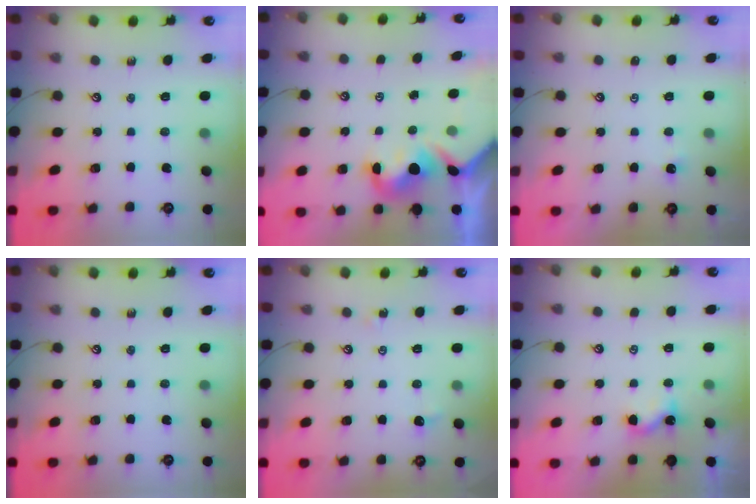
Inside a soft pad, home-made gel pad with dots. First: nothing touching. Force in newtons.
{"total": 4.1, "press": 4.0, "slide": 0.8}
{"total": 0.7, "press": 0.5, "slide": 0.6}
{"total": 0.0}
{"total": 2.5, "press": 2.4, "slide": 0.6}
{"total": 1.7, "press": 1.7, "slide": 0.2}